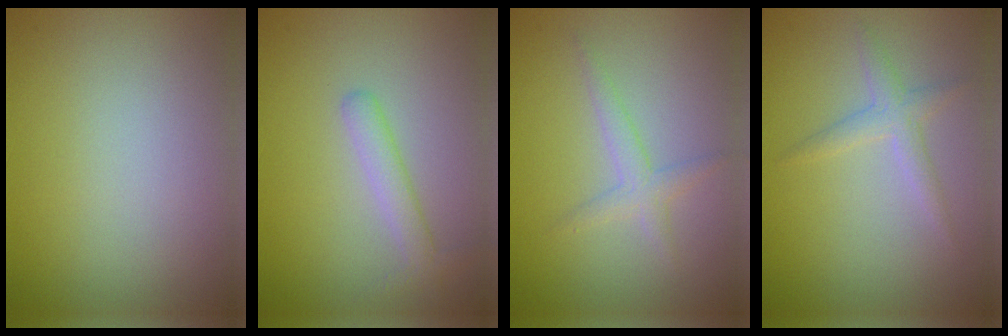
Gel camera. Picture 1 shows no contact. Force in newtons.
{"total": 2.0, "press": 2.0, "slide": 0.1}
{"total": 1.8, "press": 1.8, "slide": 0.0}
{"total": 1.8, "press": 1.8, "slide": 0.1}